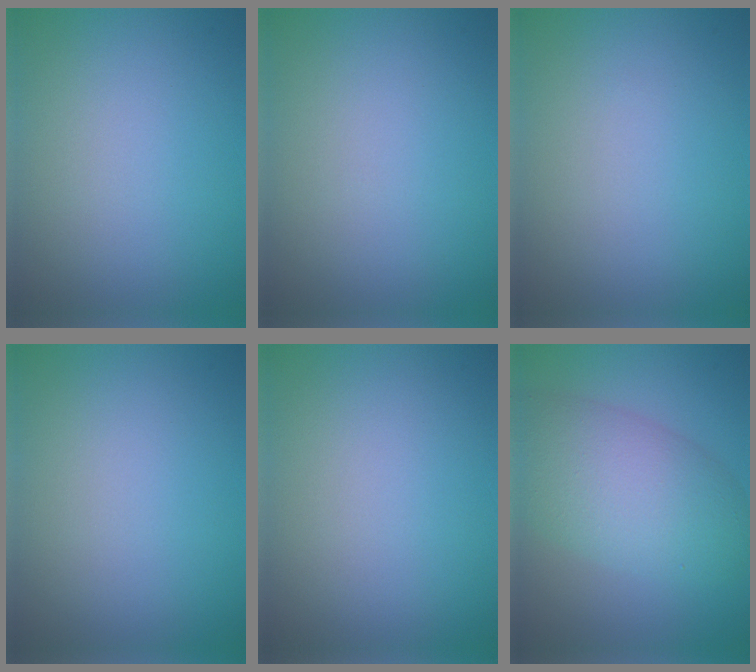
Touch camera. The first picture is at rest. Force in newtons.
{"total": 0.0}
{"total": 0.0}
{"total": 0.0}
{"total": 0.0}
{"total": 7.8, "press": 7.8, "slide": 0.4}